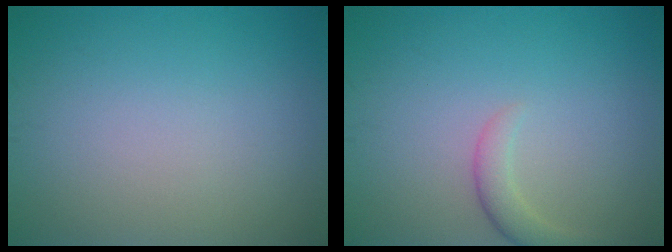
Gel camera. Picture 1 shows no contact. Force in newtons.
{"total": 2.0, "press": 2.0, "slide": 0.2}